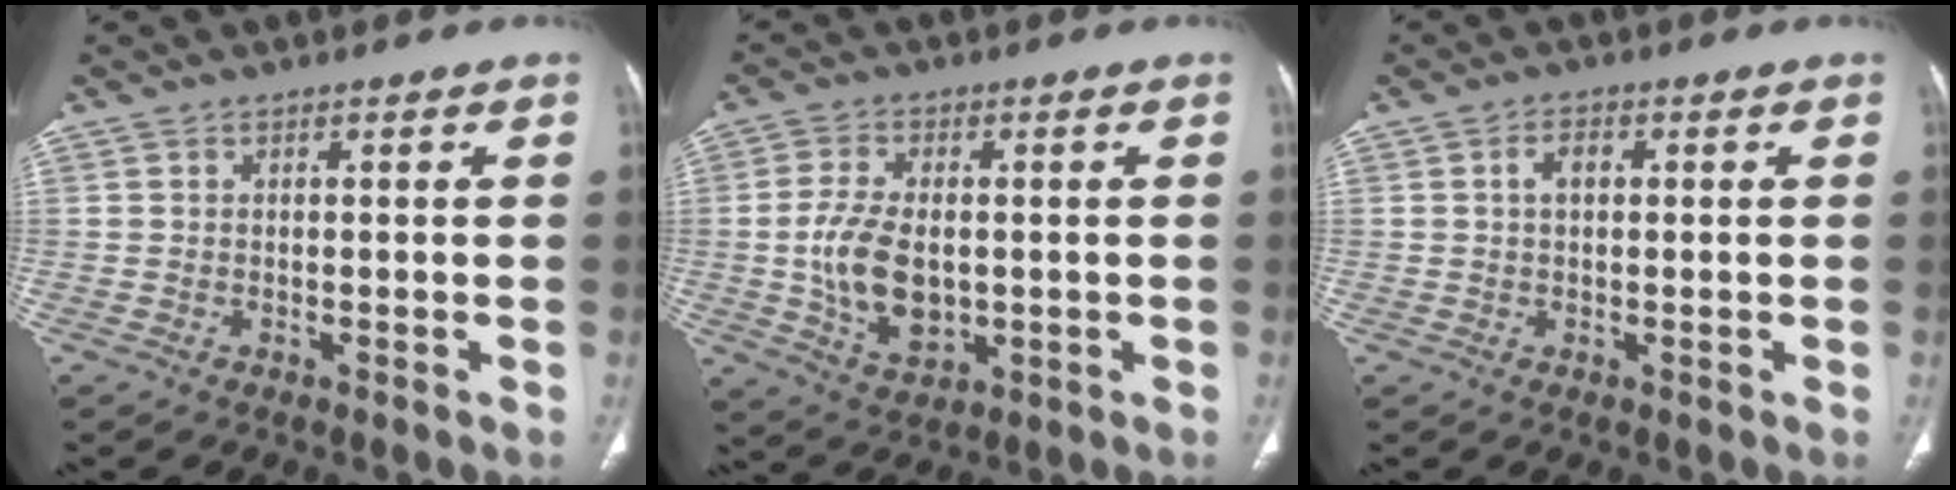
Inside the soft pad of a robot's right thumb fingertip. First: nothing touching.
{"total": 10.7, "force": [-0.6, 6.5, 8.5], "torque": [-0.151, -0.007, -0.002]}
{"total": 2.6, "force": [0.4, 1.6, 2.0], "torque": [-0.032, 0.008, 0.004]}